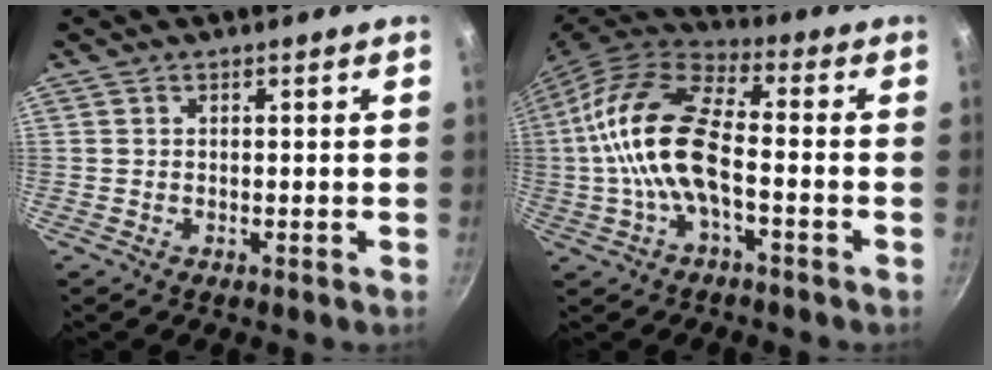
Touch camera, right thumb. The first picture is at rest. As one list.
[{"total": 16.1, "force": [-2.2, 7.3, 14.2], "torque": [-0.271, 0.038, -0.057]}]